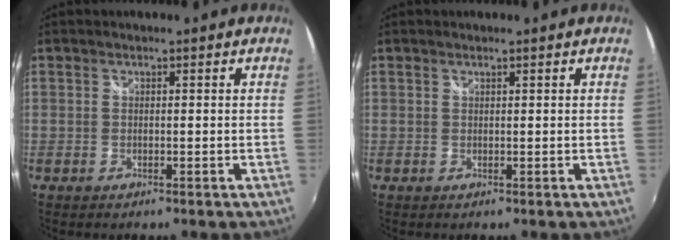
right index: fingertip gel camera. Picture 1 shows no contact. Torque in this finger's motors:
{"motor_torque": [-0.21, -0.02, -0.03, 0.00]}